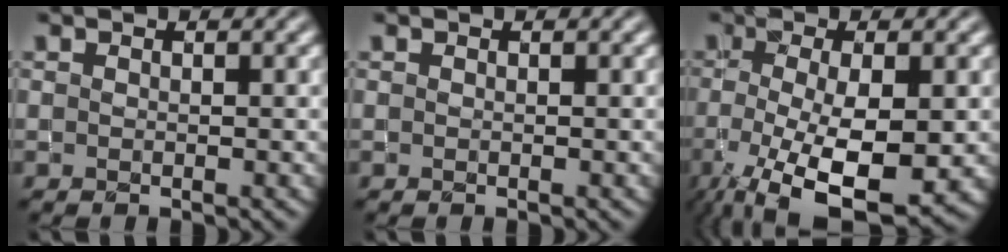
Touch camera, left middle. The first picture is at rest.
{"total": 0.0}
{"total": 9.8, "force": [-3.2, 3.4, 8.6], "torque": [-0.163, -0.022, -0.044]}